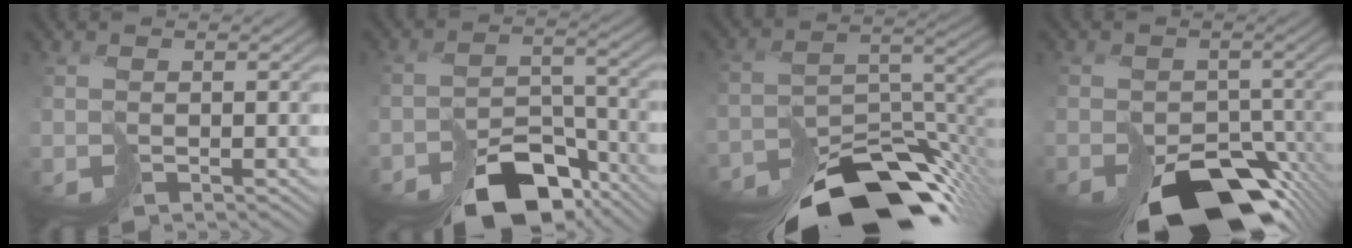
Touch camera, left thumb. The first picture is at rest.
{"total": 10.7, "force": [-8.1, 5.1, 4.7], "torque": [-0.064, -0.013, -0.121]}
{"total": 16.7, "force": [-14.0, 5.6, 7.2], "torque": [-0.126, -0.031, -0.191]}
{"total": 13.9, "force": [-10.0, 7.2, 6.4], "torque": [-0.097, -0.048, -0.123]}